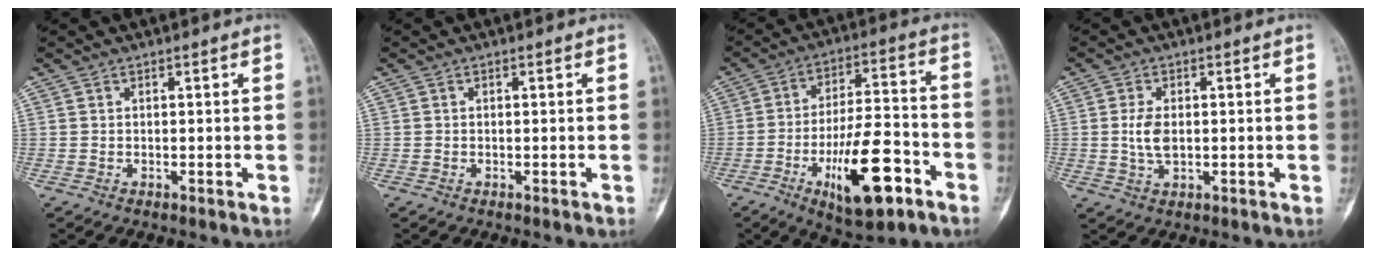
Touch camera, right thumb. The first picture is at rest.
{"total": 0.0}
{"total": 17.3, "force": [-7.7, 6.3, 14.1], "torque": [-0.226, 0.042, -0.116]}
{"total": 4.7, "force": [-0.1, 2.7, 3.9], "torque": [-0.078, -0.002, -0.001]}